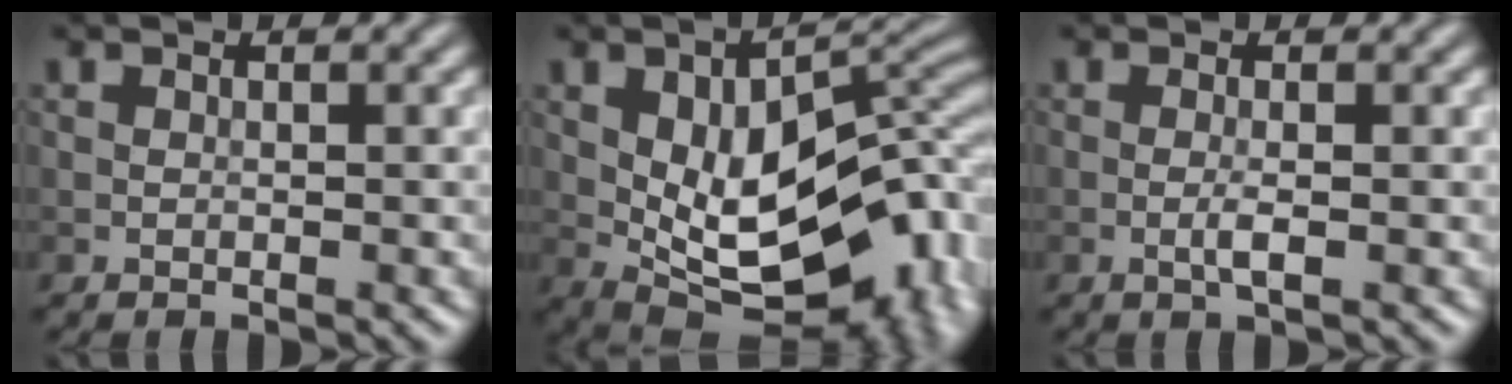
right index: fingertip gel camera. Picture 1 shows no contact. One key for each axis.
{"total": 15.3, "fx": -2.2, "fy": 8.8, "fz": 12.4, "tx": -0.169, "ty": -0.009, "tz": -0.032}
{"total": 1.4, "fx": -0.4, "fy": 0.2, "fz": 1.3, "tx": -0.028, "ty": -0.002, "tz": -0.010}